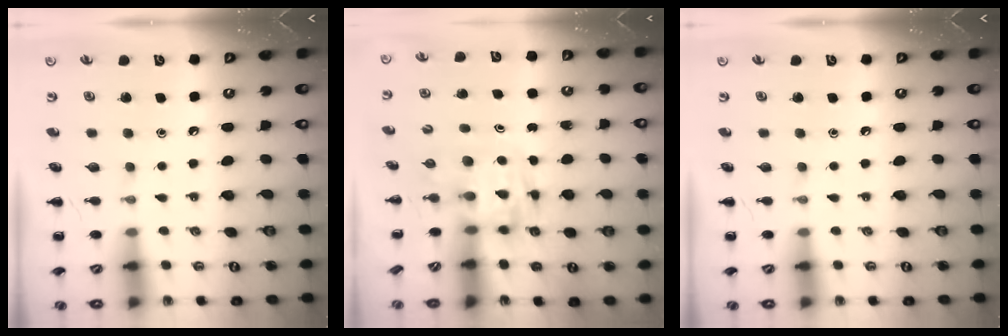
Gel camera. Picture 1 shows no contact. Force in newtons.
{"total": 3.4, "press": 3.3, "slide": 0.6}
{"total": 0.0}